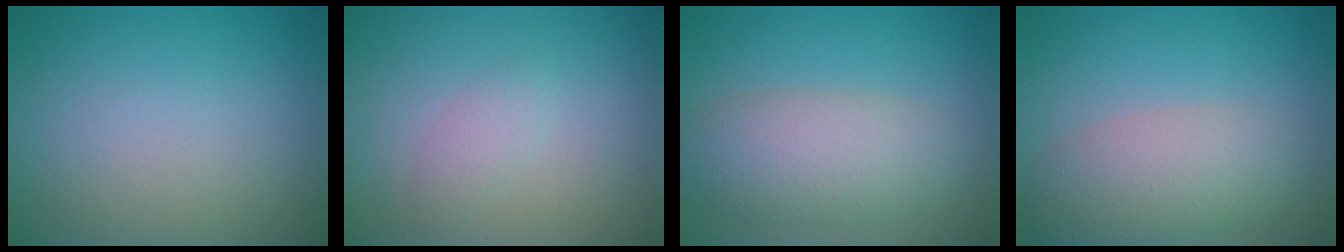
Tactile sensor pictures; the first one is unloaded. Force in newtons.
{"total": 1.4, "press": 1.4, "slide": 0.1}
{"total": 5.6, "press": 5.6, "slide": 0.3}
{"total": 5.0, "press": 5.0, "slide": 0.2}